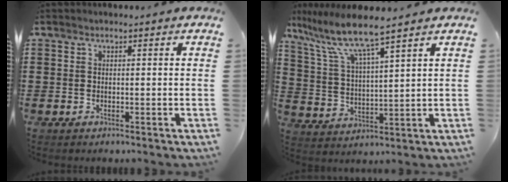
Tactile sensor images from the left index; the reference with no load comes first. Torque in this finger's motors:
{"motor_torque": [1.18, -0.96, 0.26, 0.21]}